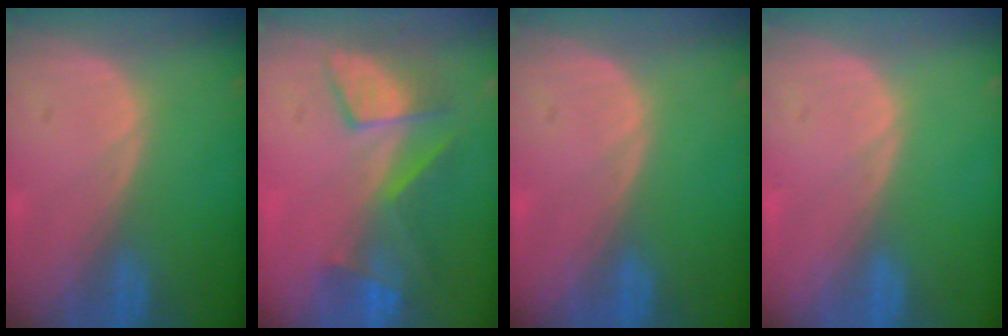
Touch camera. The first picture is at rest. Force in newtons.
{"total": 8.0, "press": 7.3, "slide": 3.4}
{"total": 0.0}
{"total": 0.0}